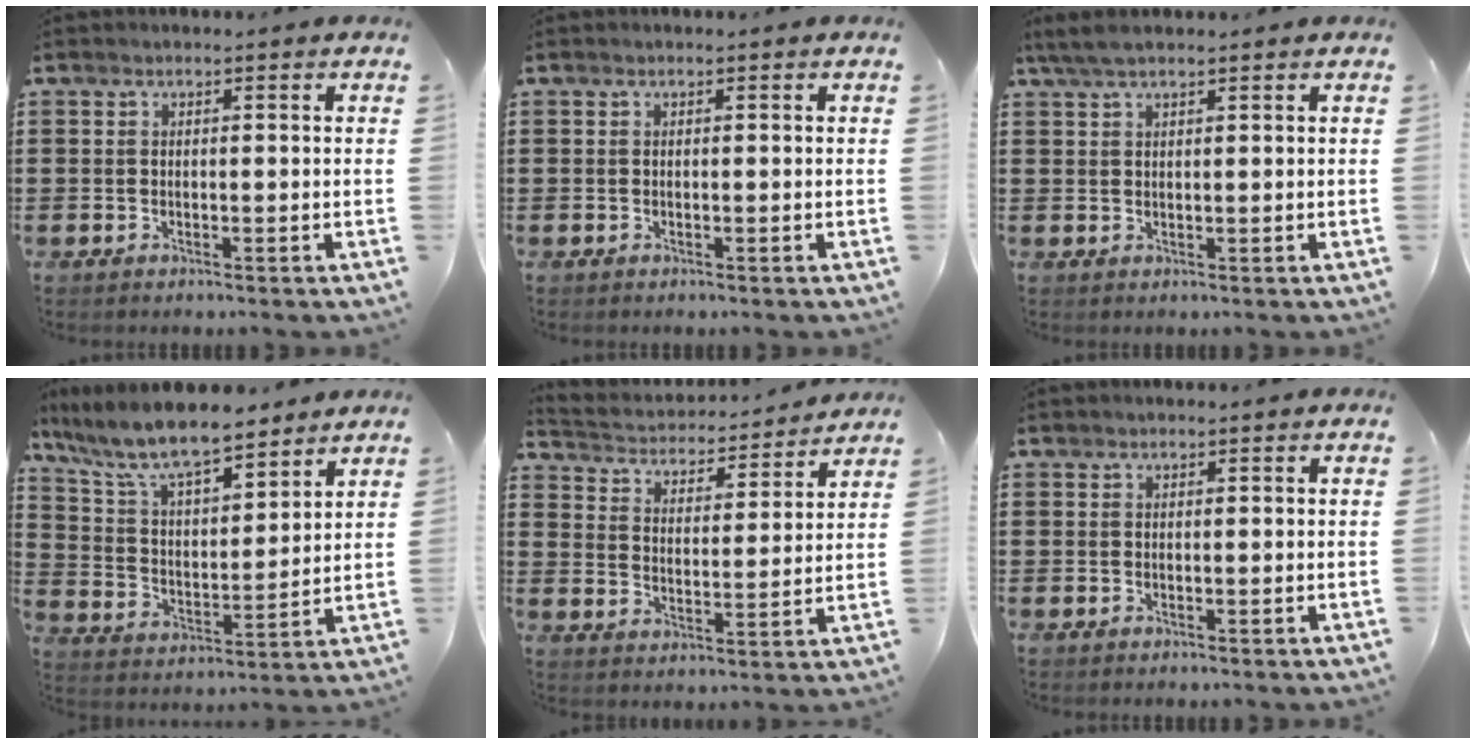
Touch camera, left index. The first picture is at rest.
{"total": 0.0}
{"total": 3.1, "force": [2.1, 0.5, 2.1], "torque": [-0.045, 0.003, 0.040]}
{"total": 10.1, "force": [8.6, 2.0, 4.8], "torque": [-0.128, -0.041, 0.151]}
{"total": 3.1, "force": [3.1, 0.5, 0.0], "torque": [-0.023, -0.031, 0.044]}
{"total": 0.0}